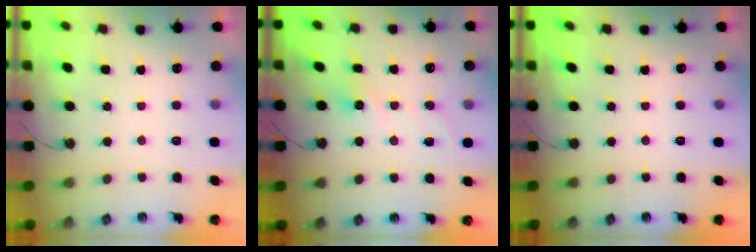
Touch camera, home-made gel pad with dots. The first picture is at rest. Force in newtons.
{"total": 5.3, "press": 5.3, "slide": 0.5}
{"total": 0.0}